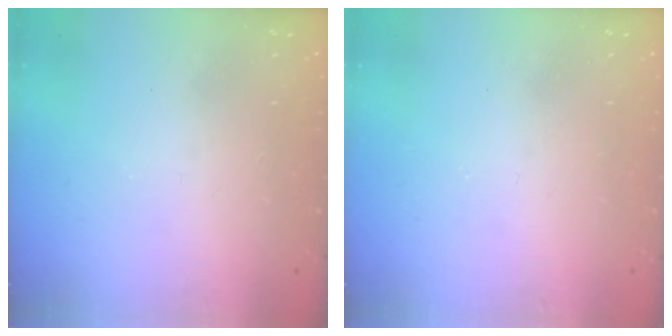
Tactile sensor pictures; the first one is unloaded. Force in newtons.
{"total": 0.5, "press": 0.5, "slide": 0.1}